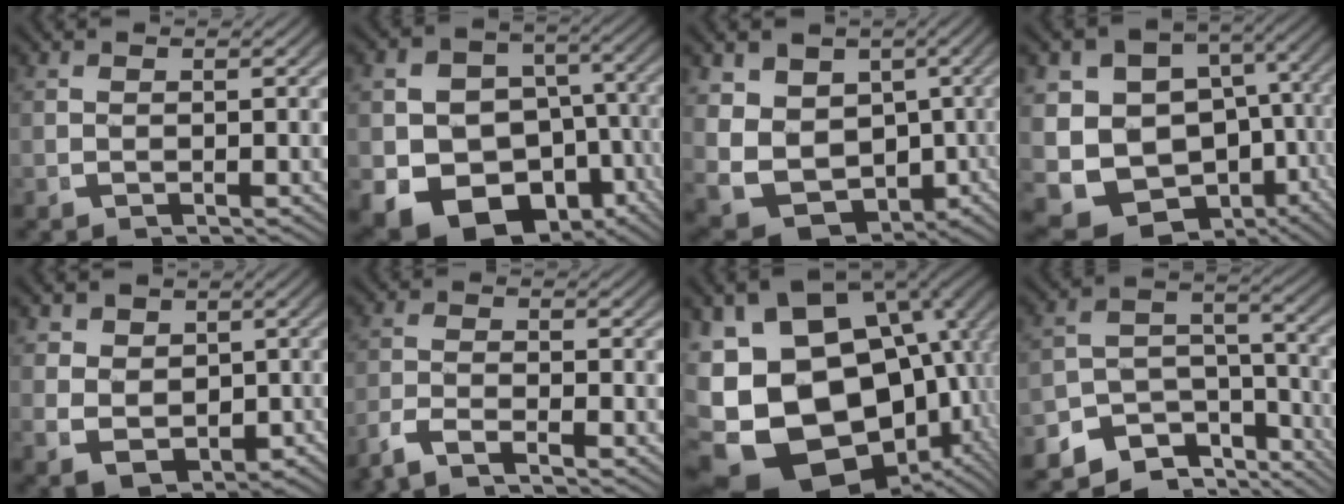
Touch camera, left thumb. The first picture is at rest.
{"total": 18.3, "force": [-7.7, 13.9, 9.1], "torque": [-0.216, -0.117, -0.084]}
{"total": 13.0, "force": [-2.9, 10.3, 7.3], "torque": [-0.178, -0.076, -0.022]}
{"total": 18.7, "force": [-4.7, 15.0, 10.1], "torque": [-0.233, -0.099, -0.059]}
{"total": 6.2, "force": [-1.0, 5.1, 3.3], "torque": [-0.080, -0.046, 0.009]}
{"total": 3.4, "force": [-2.6, 1.0, 1.9], "torque": [-0.042, -0.007, -0.050]}
{"total": 25.5, "force": [-2.7, 19.6, 16.0], "torque": [-0.331, -0.078, -0.023]}
{"total": 8.8, "force": [-4.6, 4.9, 5.6], "torque": [-0.087, -0.023, -0.075]}